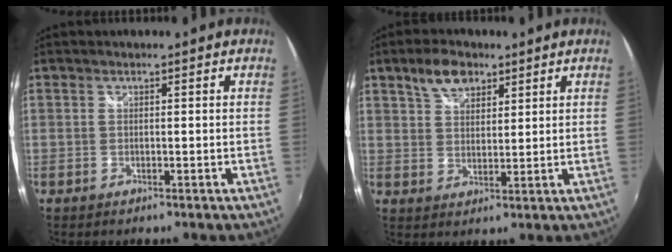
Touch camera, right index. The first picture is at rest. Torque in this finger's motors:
{"motor_torque": [0.01, 0.37, -0.04, 0.02]}